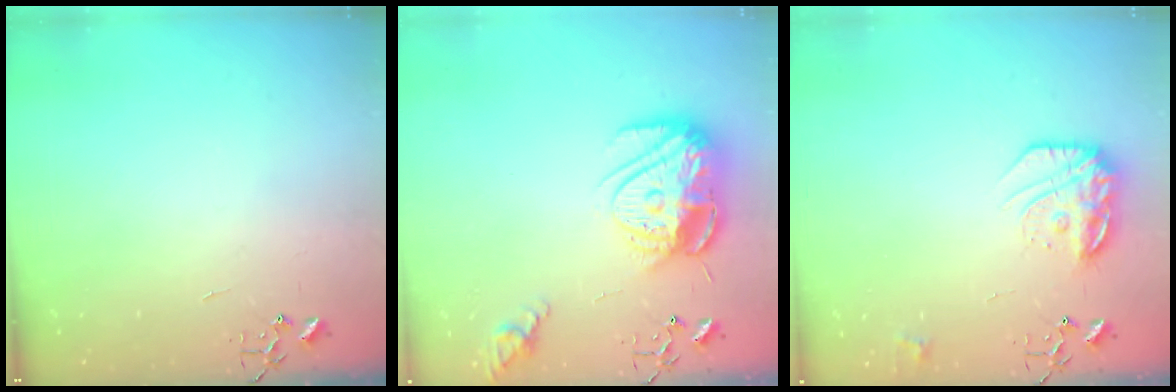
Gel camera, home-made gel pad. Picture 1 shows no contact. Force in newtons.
{"total": 17.2, "press": 17.2, "slide": 1.4}
{"total": 15.4, "press": 15.3, "slide": 1.0}